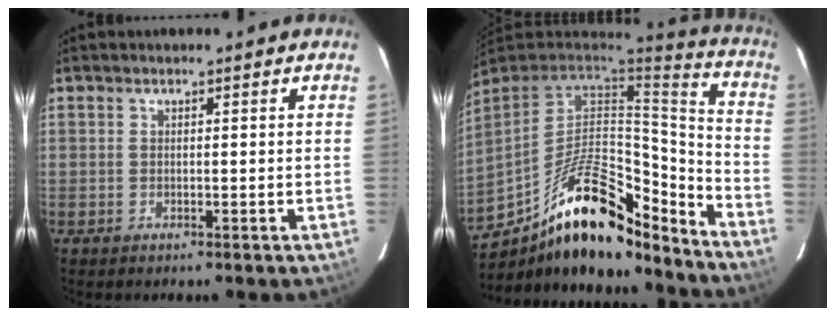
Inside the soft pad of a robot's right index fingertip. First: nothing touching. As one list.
[{"total": 24.3, "force": [-16.5, 9.5, 15.2], "torque": [-0.268, 0.011, -0.252]}]